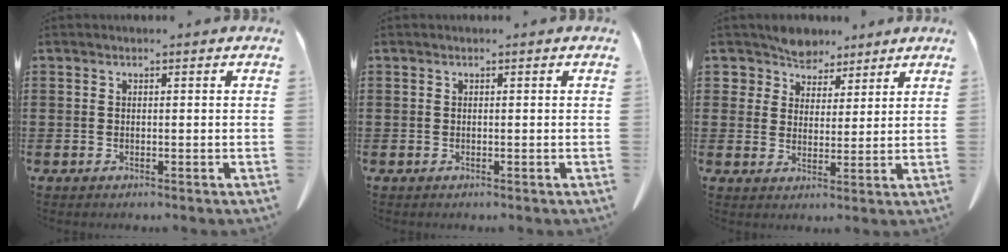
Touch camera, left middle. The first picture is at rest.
{"total": 0.0}
{"total": 5.6, "force": [5.1, 2.4, -0.2], "torque": [-0.028, -0.022, 0.095]}